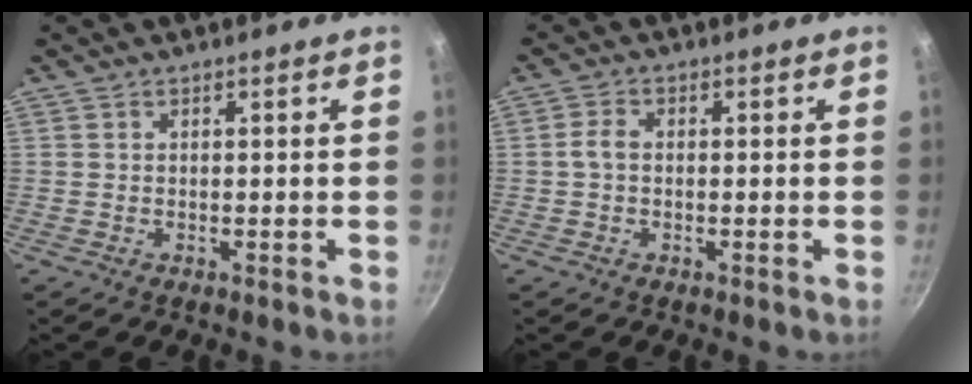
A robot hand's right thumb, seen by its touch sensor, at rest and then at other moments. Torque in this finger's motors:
{"motor_torque": [0.47, 0.78, 0.44, -0.27, -0.02]}